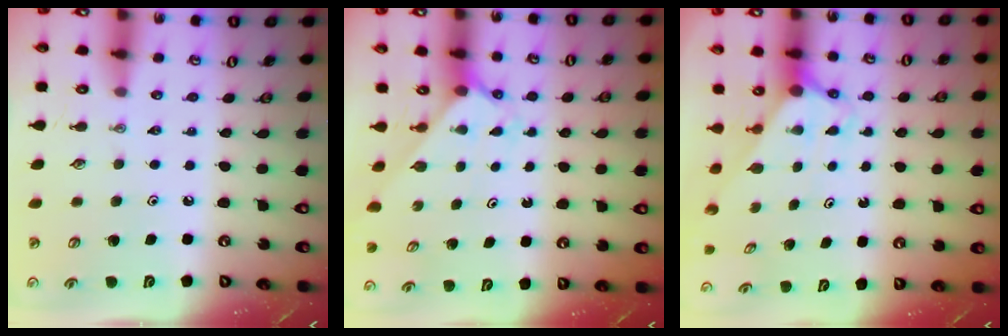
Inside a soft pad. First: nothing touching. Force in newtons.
{"total": 2.1, "press": 2.1, "slide": 0.2}
{"total": 3.0, "press": 3.0, "slide": 0.0}